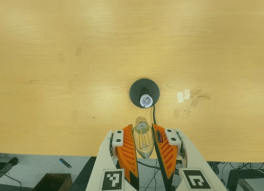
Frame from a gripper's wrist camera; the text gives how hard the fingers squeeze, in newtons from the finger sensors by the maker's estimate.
{"total": 10.4, "left": 10.2, "right": 10.6}